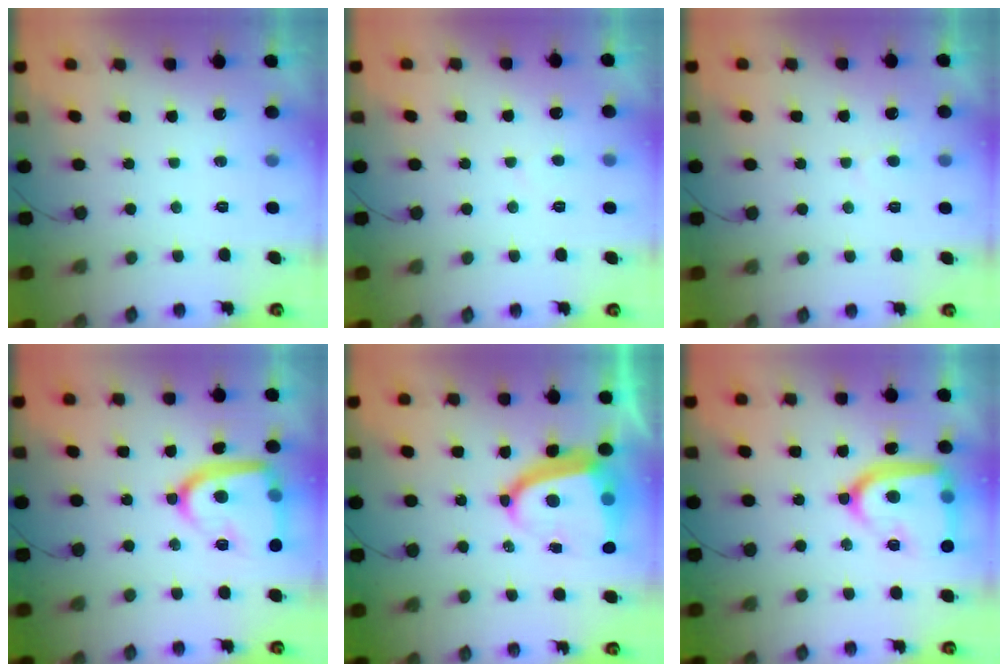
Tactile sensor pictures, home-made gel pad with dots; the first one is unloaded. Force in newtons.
{"total": 1.4, "press": 1.3, "slide": 0.1}
{"total": 4.3, "press": 4.3, "slide": 0.4}
{"total": 16.8, "press": 16.8, "slide": 1.0}
{"total": 12.5, "press": 12.4, "slide": 2.0}
{"total": 21.1, "press": 21.0, "slide": 1.9}